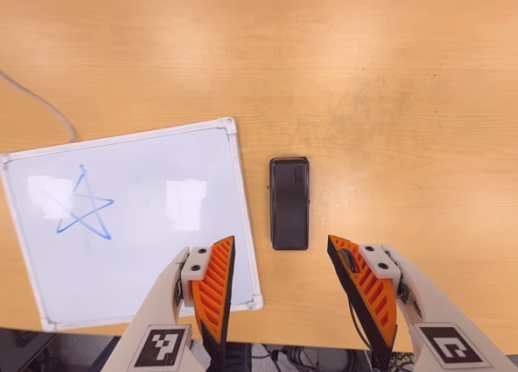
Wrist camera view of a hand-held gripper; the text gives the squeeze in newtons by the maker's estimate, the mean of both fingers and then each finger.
{"total": 0.0}